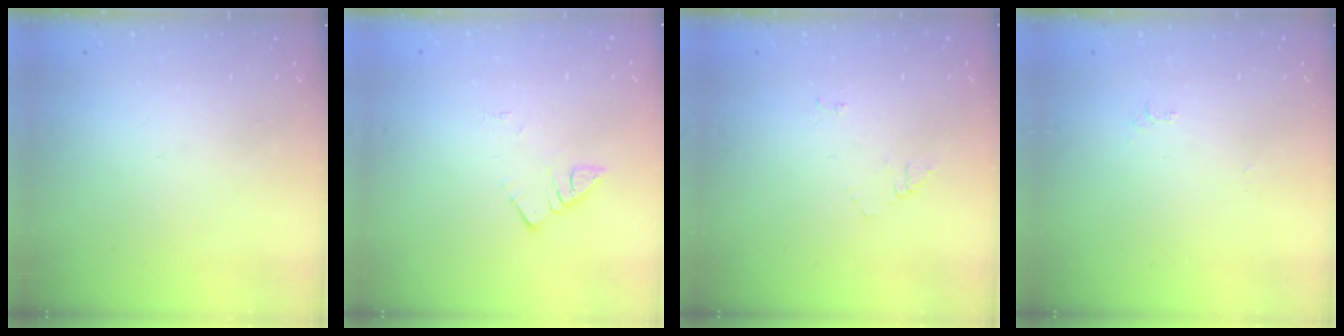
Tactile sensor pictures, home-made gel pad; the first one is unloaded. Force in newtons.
{"total": 3.5, "press": 3.5, "slide": 0.2}
{"total": 6.0, "press": 6.0, "slide": 0.7}
{"total": 6.1, "press": 6.1, "slide": 0.7}